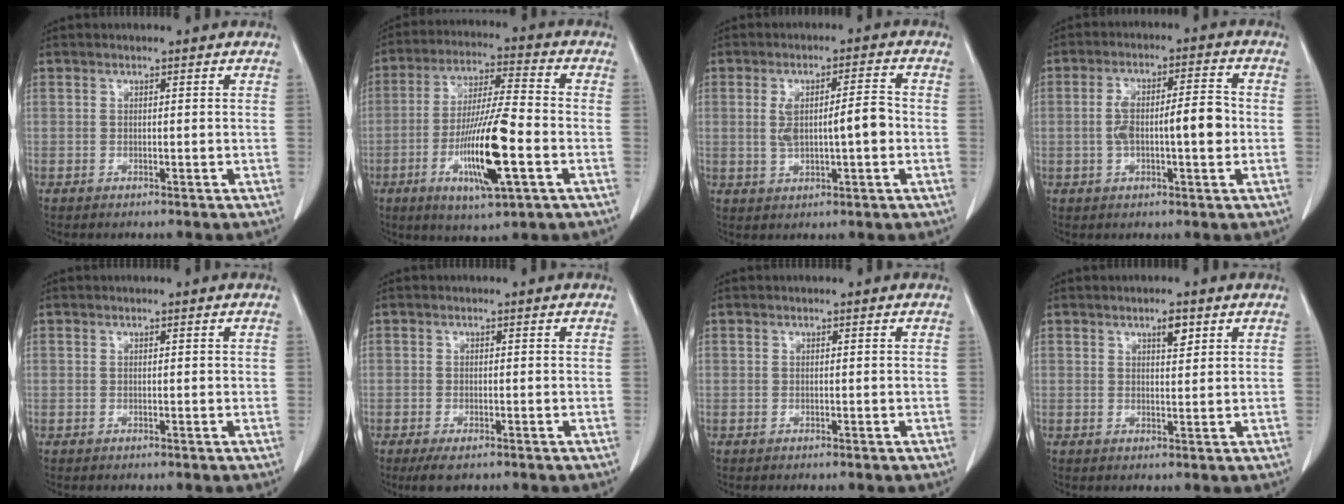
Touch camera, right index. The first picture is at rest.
{"total": 14.4, "force": [-4.4, 1.4, 13.6], "torque": [-0.257, -0.014, -0.077]}
{"total": 6.8, "force": [-0.3, 1.5, 6.6], "torque": [-0.123, 0.014, 0.002]}
{"total": 8.4, "force": [-0.7, 2.0, 8.1], "torque": [-0.152, 0.019, -0.011]}
{"total": 0.0}
{"total": 2.7, "force": [-1.8, 0.8, 1.9], "torque": [-0.039, -0.006, -0.025]}
{"total": 0.0}
{"total": 2.5, "force": [1.4, 0.7, 1.9], "torque": [-0.033, -0.003, 0.023]}